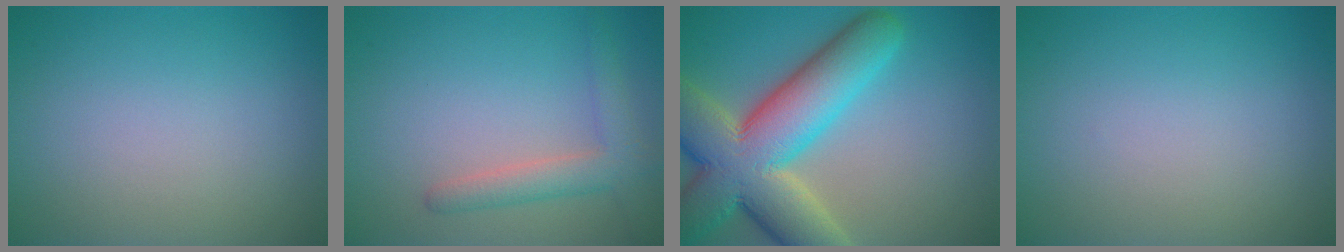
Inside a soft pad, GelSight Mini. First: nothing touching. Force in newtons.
{"total": 3.0, "press": 3.0, "slide": 0.1}
{"total": 12.8, "press": 12.8, "slide": 0.8}
{"total": 0.0}